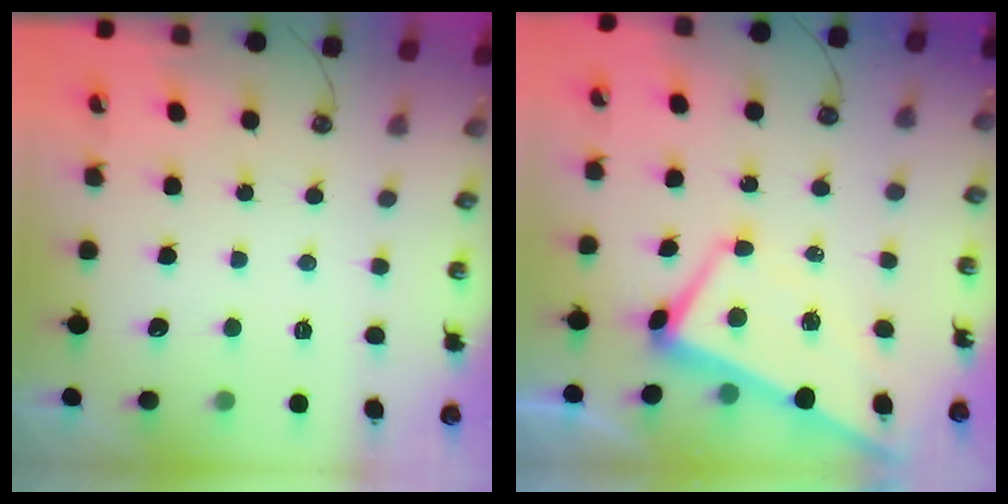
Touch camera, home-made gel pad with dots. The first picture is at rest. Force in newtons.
{"total": 0.9, "press": 0.1, "slide": 0.8}